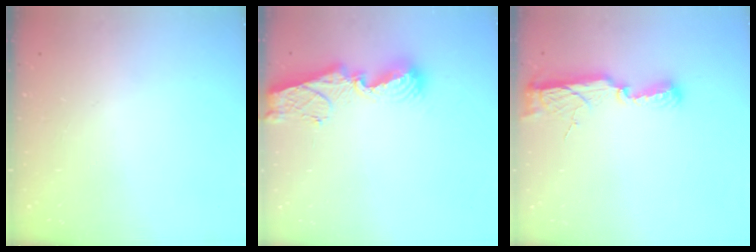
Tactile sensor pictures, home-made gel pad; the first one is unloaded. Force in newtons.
{"total": 9.2, "press": 9.2, "slide": 1.1}
{"total": 8.1, "press": 8.1, "slide": 0.7}